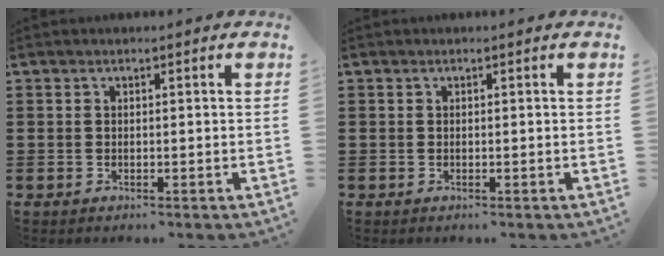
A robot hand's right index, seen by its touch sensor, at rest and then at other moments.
{"total": 0.0}